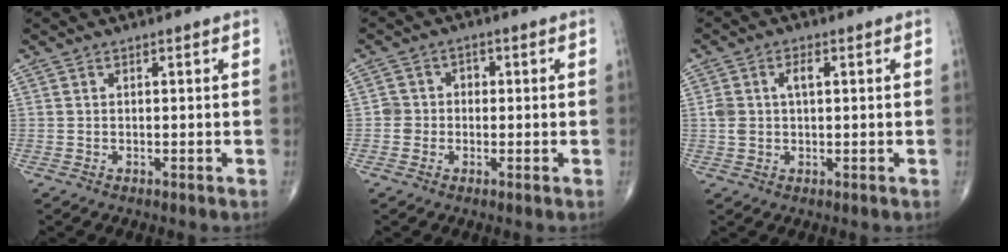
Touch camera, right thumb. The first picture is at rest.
{"total": 3.2, "force": [-0.5, 3.1, 0.6], "torque": [0.018, 0.014, -0.016]}
{"total": 4.2, "force": [0.9, 2.3, 3.4], "torque": [-0.078, 0.011, 0.019]}